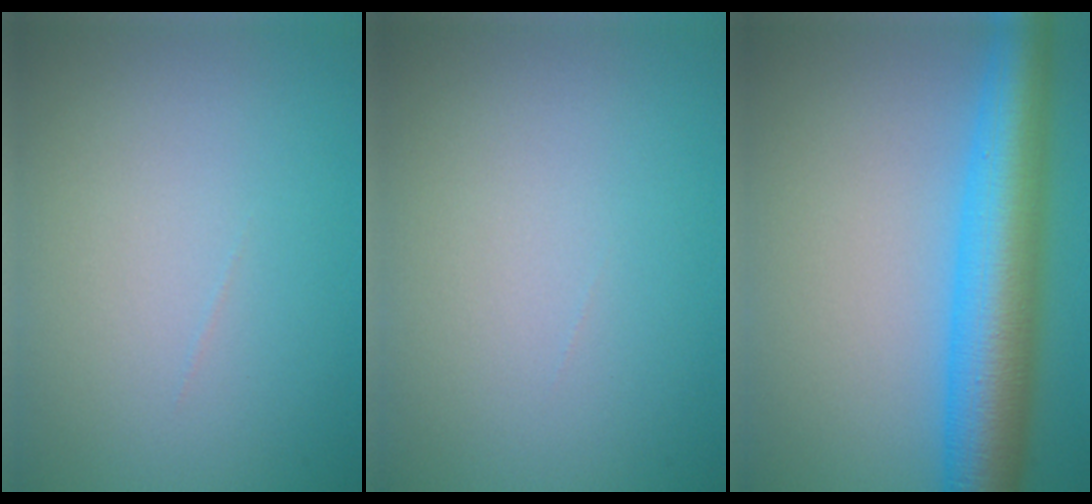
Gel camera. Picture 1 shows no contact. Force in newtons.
{"total": 0.0}
{"total": 9.3, "press": 9.3, "slide": 0.2}